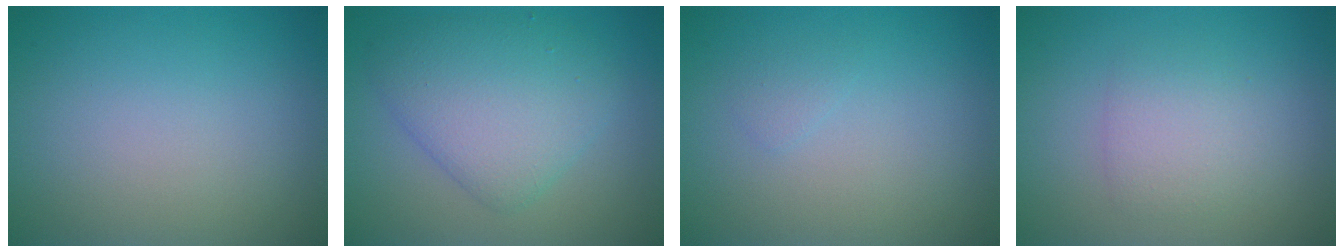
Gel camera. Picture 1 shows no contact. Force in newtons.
{"total": 5.4, "press": 5.4, "slide": 0.2}
{"total": 0.7, "press": 0.7, "slide": 0.1}
{"total": 2.3, "press": 2.3, "slide": 0.1}